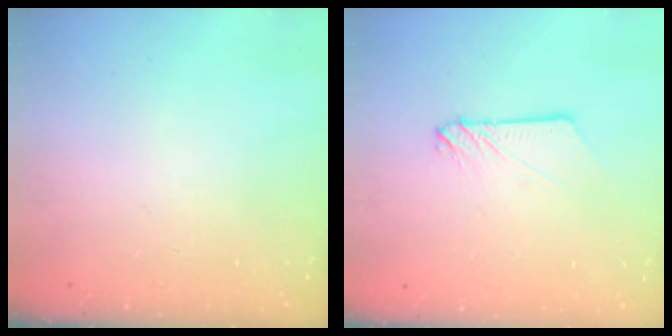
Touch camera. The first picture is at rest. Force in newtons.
{"total": 3.2, "press": 3.2, "slide": 0.2}